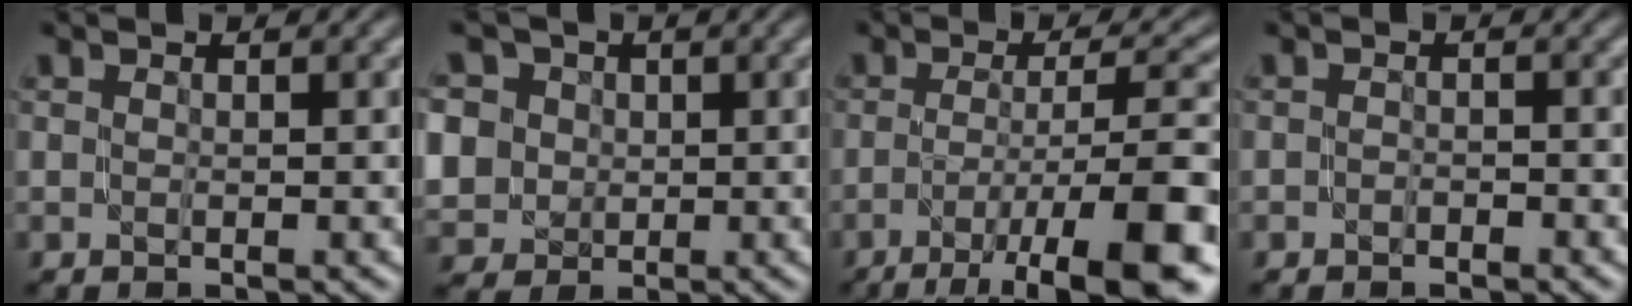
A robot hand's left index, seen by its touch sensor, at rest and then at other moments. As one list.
[{"total": 7.6, "force": [2.0, 6.6, 3.2], "torque": [-0.079, 0.021, 0.020]}, {"total": 12.1, "force": [-5.5, 3.0, 10.3], "torque": [-0.159, -0.009, -0.084]}, {"total": 0.9, "force": [-0.6, 0.5, 0.5], "torque": [-0.007, -0.001, -0.012]}]